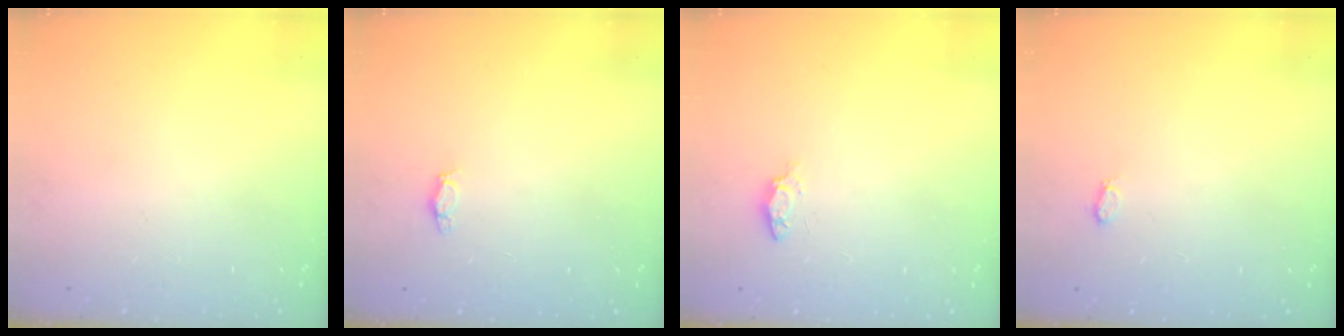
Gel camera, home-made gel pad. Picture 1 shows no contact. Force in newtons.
{"total": 2.8, "press": 2.8, "slide": 0.4}
{"total": 3.9, "press": 3.9, "slide": 0.5}
{"total": 3.5, "press": 3.5, "slide": 0.5}